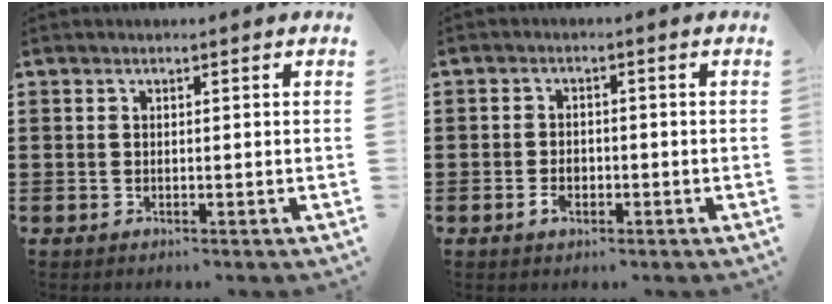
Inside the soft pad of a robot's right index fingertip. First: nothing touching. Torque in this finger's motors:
{"motor_torque": [0.11, 0.07, 0.04, 0.05]}